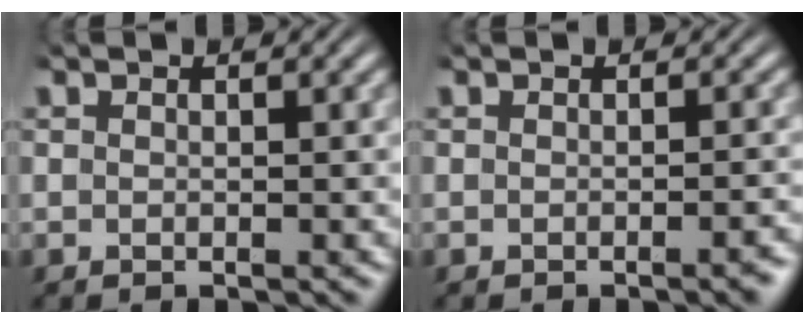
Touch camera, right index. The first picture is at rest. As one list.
[{"total": 1.2, "force": [-1.0, 0.2, 0.6], "torque": [-0.006, 0.009, -0.020]}]